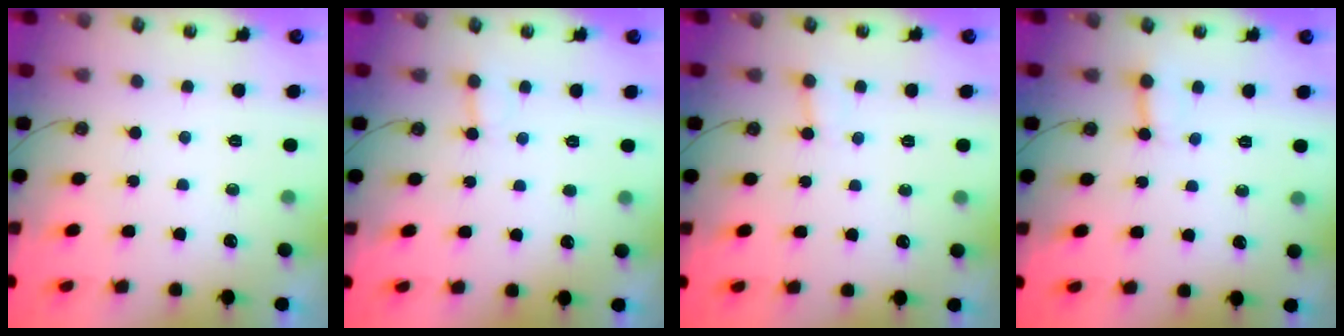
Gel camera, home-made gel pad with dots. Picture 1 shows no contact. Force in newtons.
{"total": 4.3, "press": 4.3, "slide": 0.5}
{"total": 3.3, "press": 3.3, "slide": 0.3}
{"total": 3.0, "press": 2.9, "slide": 0.3}